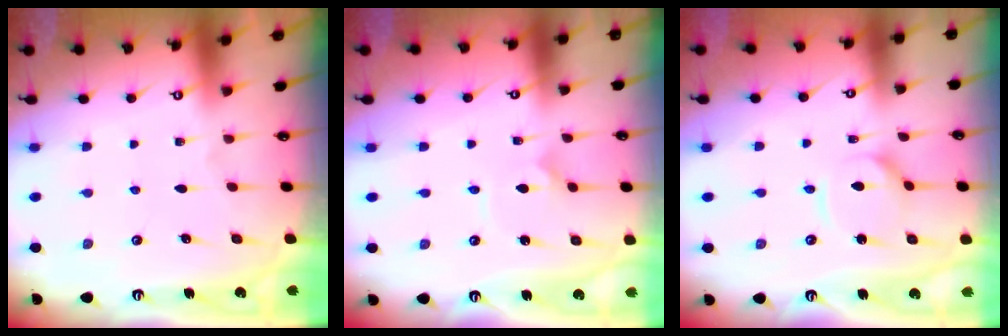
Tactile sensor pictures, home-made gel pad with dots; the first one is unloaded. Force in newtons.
{"total": 2.3, "press": 2.3, "slide": 0.2}
{"total": 4.8, "press": 4.8, "slide": 0.5}